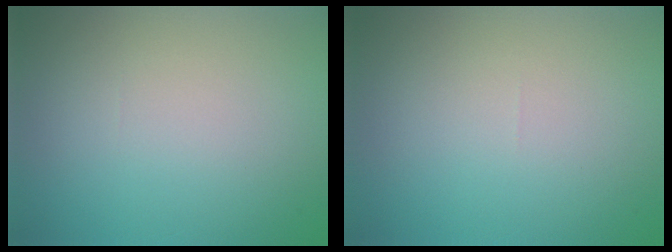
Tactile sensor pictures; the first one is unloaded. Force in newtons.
{"total": 0.0}